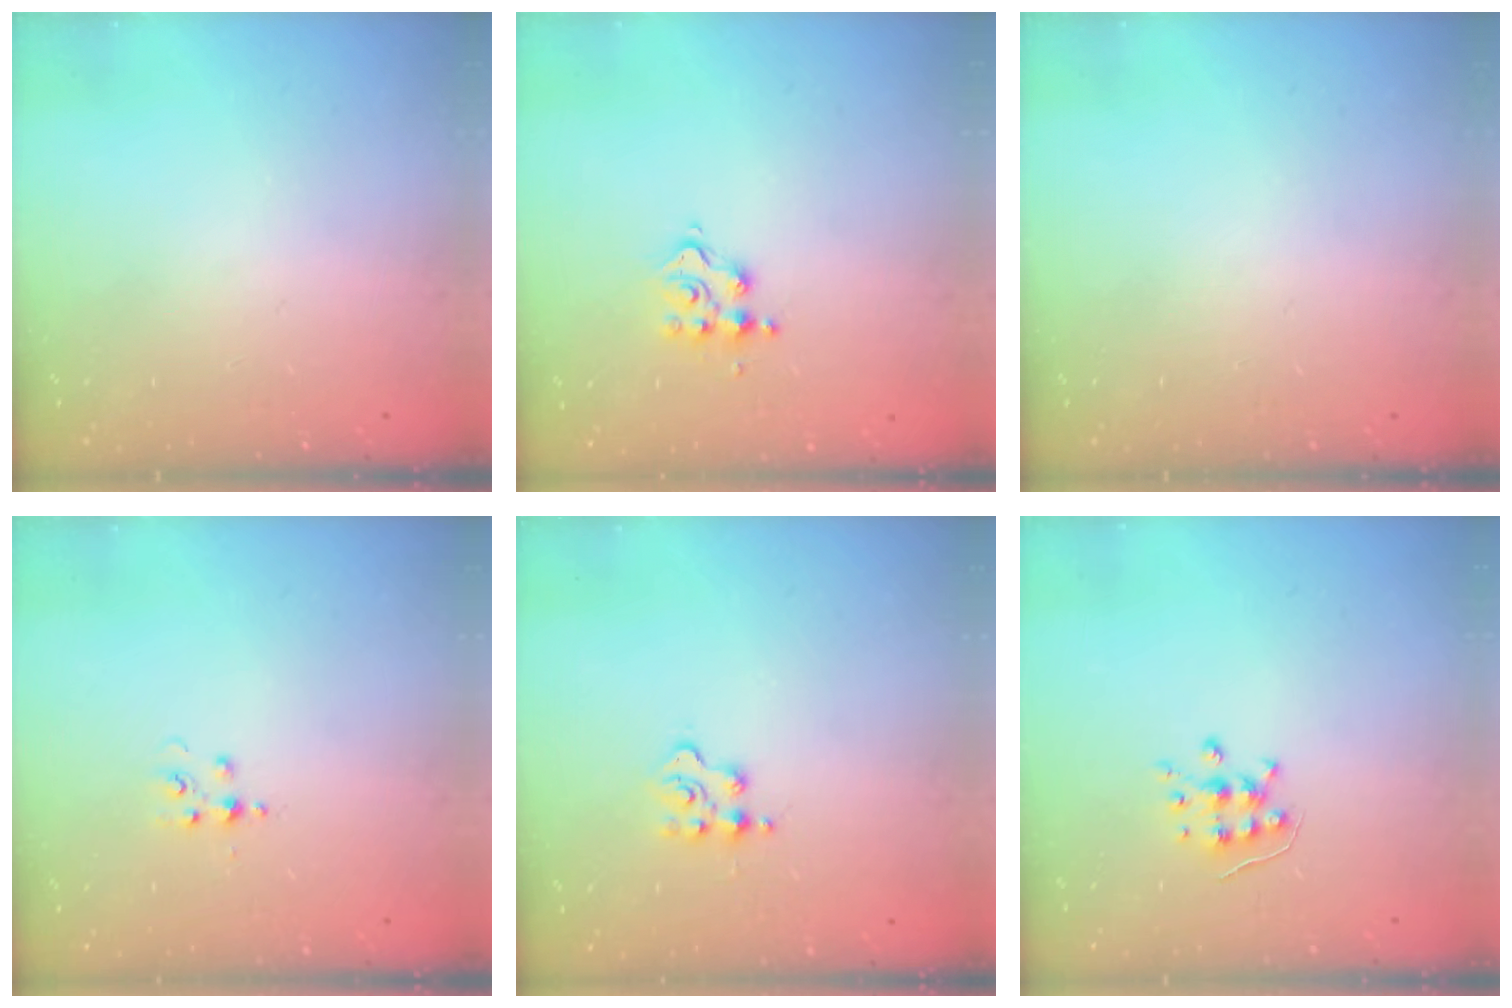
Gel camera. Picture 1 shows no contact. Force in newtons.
{"total": 5.7, "press": 5.7, "slide": 0.3}
{"total": 0.0}
{"total": 3.9, "press": 3.9, "slide": 0.5}
{"total": 2.6, "press": 2.6, "slide": 0.4}
{"total": 6.1, "press": 6.1, "slide": 0.4}